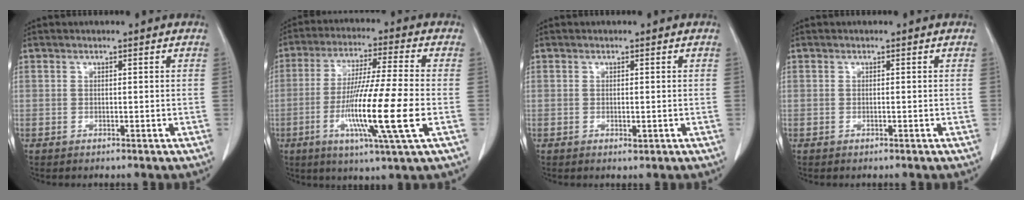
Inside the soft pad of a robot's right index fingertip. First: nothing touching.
{"total": 14.8, "force": [-3.7, -0.8, 14.4], "torque": [-0.273, -0.022, -0.071]}
{"total": 0.9, "force": [-0.2, 0.3, 0.8], "torque": [-0.015, -0.003, 0.001]}
{"total": 0.0}